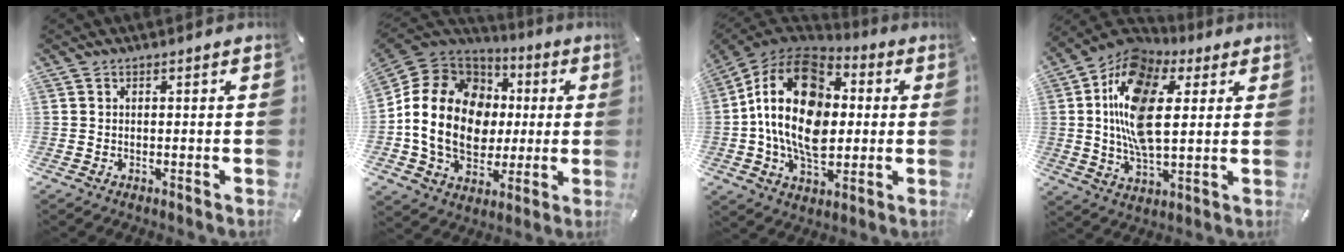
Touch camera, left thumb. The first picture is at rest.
{"total": 20.2, "force": [-1.2, 16.3, 11.8], "torque": [-0.240, 0.010, -0.016]}
{"total": 21.7, "force": [0.9, 15.2, 15.4], "torque": [-0.313, -0.001, 0.011]}
{"total": 18.0, "force": [4.1, 10.4, 14.1], "torque": [-0.317, -0.002, 0.067]}